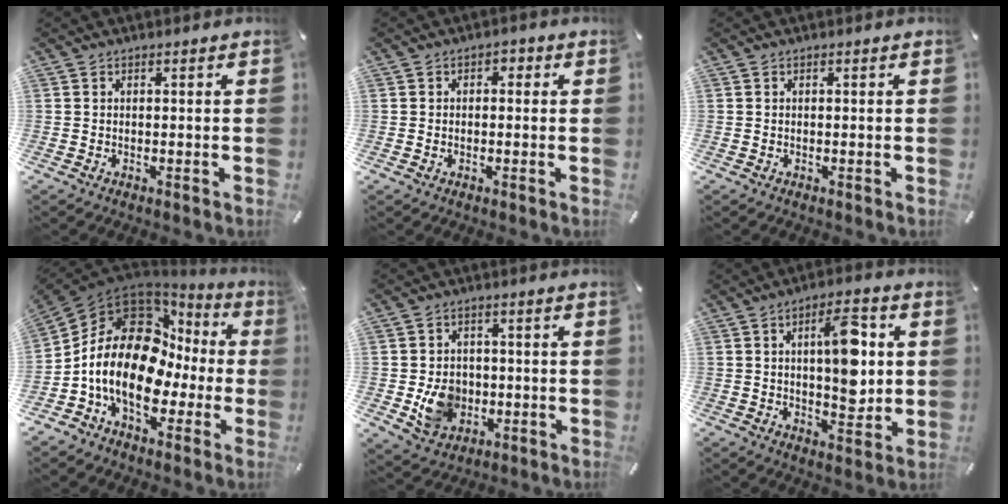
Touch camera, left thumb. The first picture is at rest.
{"total": 1.9, "force": [-0.7, 1.4, 1.1], "torque": [-0.013, 0.005, -0.017]}
{"total": 0.0}
{"total": 19.4, "force": [-0.4, 13.9, 13.6], "torque": [-0.264, -0.010, -0.008]}
{"total": 8.7, "force": [-1.5, 7.5, 4.0], "torque": [-0.061, 0.007, -0.023]}
{"total": 13.4, "force": [2.4, 6.5, 11.4], "torque": [-0.161, -0.005, 0.035]}